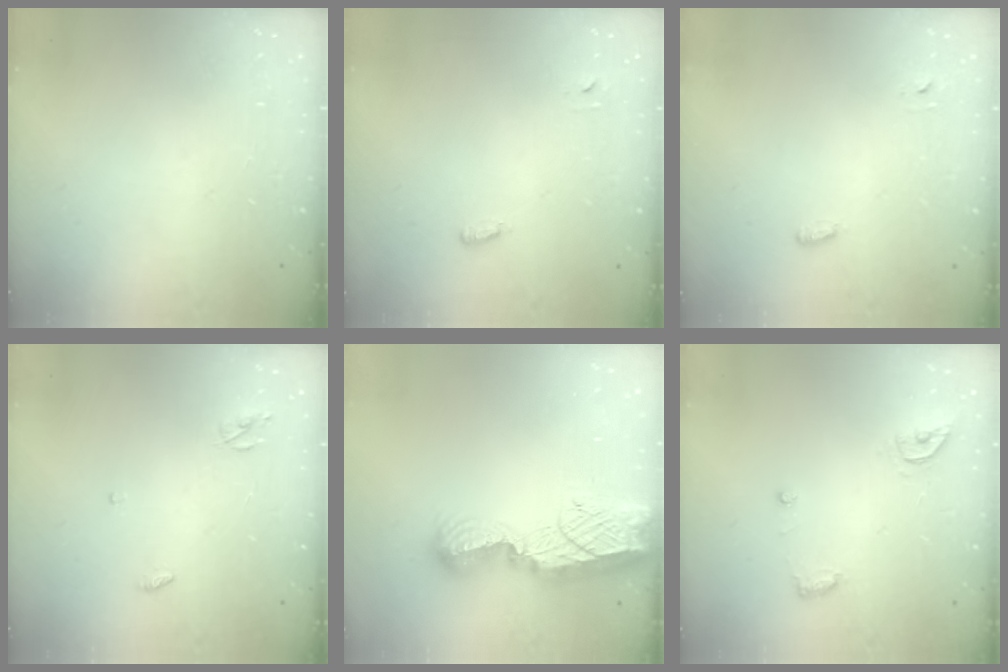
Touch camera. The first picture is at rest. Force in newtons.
{"total": 3.7, "press": 3.3, "slide": 1.6}
{"total": 2.8, "press": 2.7, "slide": 0.6}
{"total": 3.7, "press": 3.7, "slide": 0.2}
{"total": 14.7, "press": 14.7, "slide": 1.1}
{"total": 6.4, "press": 6.4, "slide": 0.6}